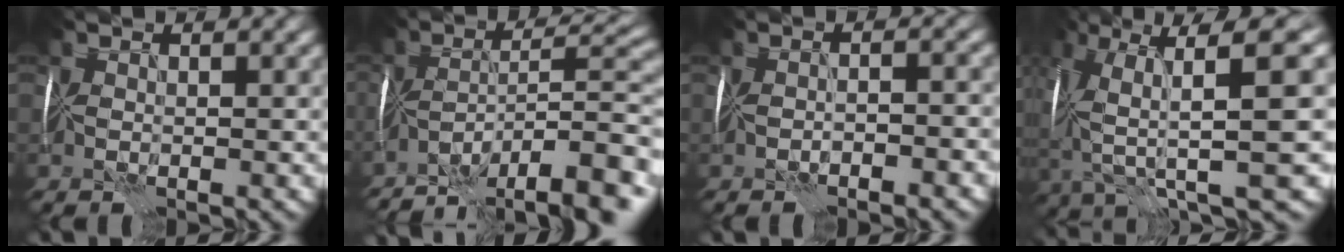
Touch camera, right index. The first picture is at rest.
{"total": 12.8, "force": [-9.5, 3.0, 8.0], "torque": [-0.132, -0.002, -0.146]}
{"total": 2.6, "force": [-1.9, 0.0, 1.8], "torque": [-0.018, 0.003, -0.026]}
{"total": 10.8, "force": [0.6, 2.0, 10.6], "torque": [-0.195, -0.004, 0.036]}